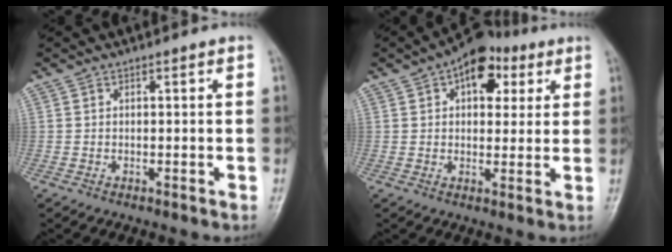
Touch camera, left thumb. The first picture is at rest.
{"total": 10.5, "force": [4.5, 6.3, 7.1], "torque": [-0.063, 0.003, 0.058]}